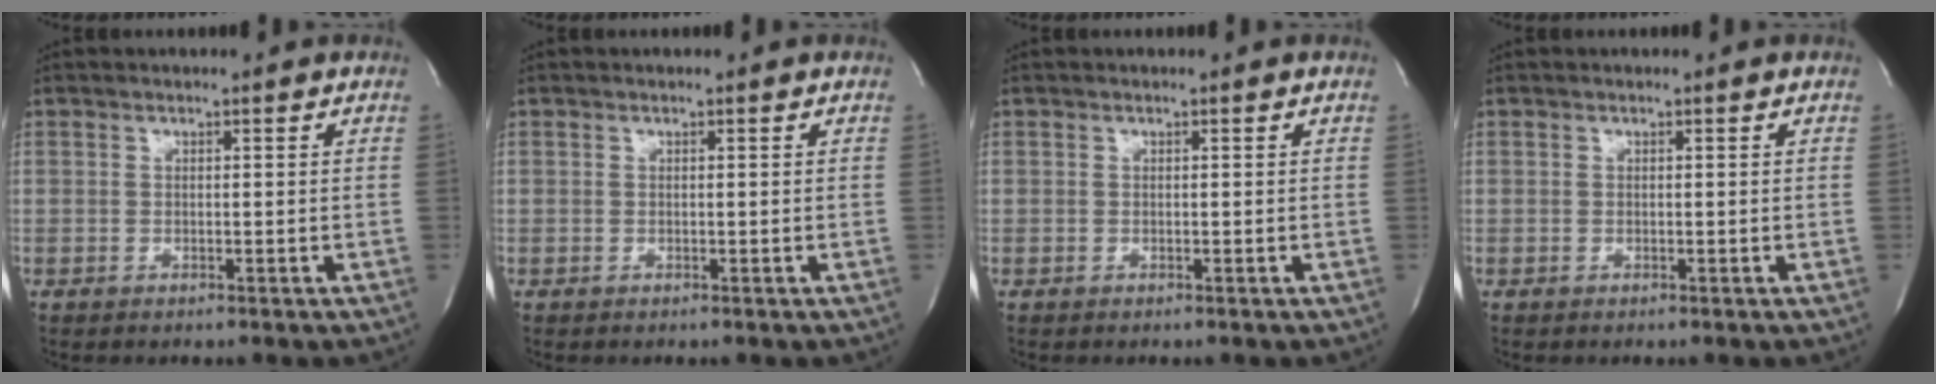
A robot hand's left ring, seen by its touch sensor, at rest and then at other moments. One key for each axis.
{"total": 0.0}
{"total": 0.0}
{"total": 0.0}